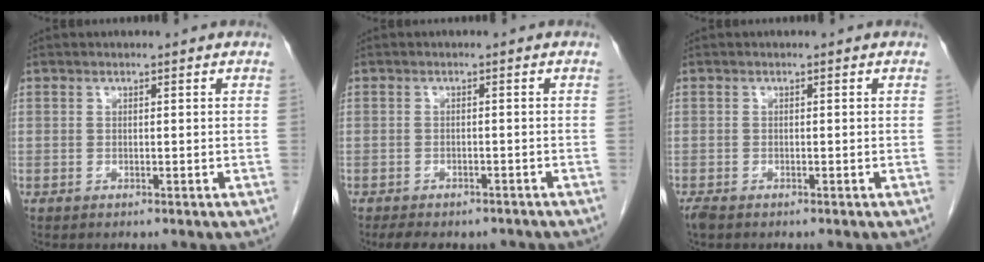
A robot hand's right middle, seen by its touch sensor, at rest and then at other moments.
{"total": 7.6, "force": [-6.3, 3.1, 2.9], "torque": [-0.041, 0.001, -0.079]}
{"total": 1.4, "force": [-1.1, 0.6, 0.7], "torque": [-0.021, -0.005, -0.019]}